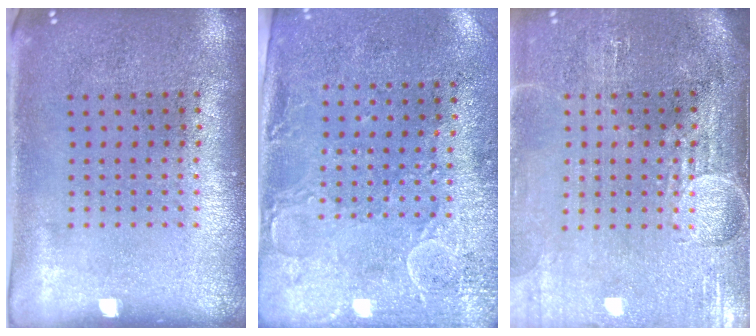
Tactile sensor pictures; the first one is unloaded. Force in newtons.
{"total": 3.0, "press": 2.3, "slide": 1.9}
{"total": 4.3, "press": 3.7, "slide": 2.1}